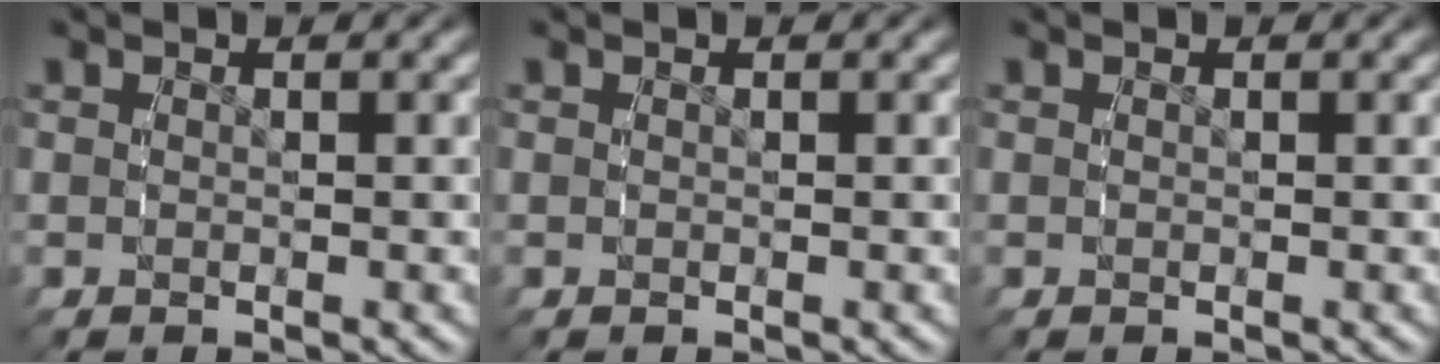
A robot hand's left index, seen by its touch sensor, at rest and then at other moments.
{"total": 0.0}
{"total": 0.0}